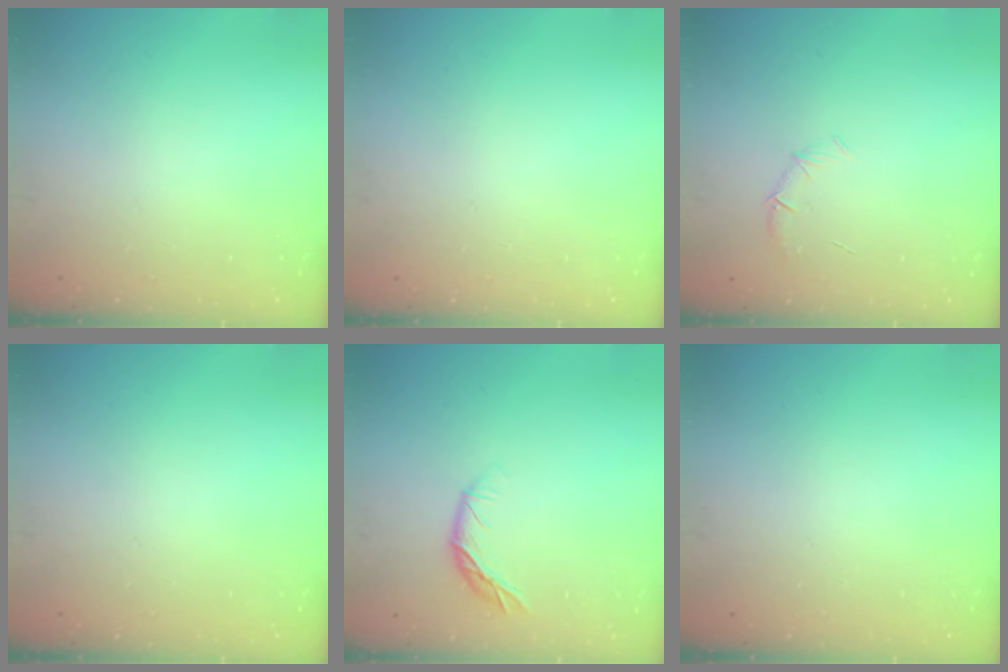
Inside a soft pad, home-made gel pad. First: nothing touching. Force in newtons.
{"total": 0.0}
{"total": 6.7, "press": 6.5, "slide": 1.6}
{"total": 0.0}
{"total": 7.8, "press": 7.8, "slide": 0.7}
{"total": 0.0}